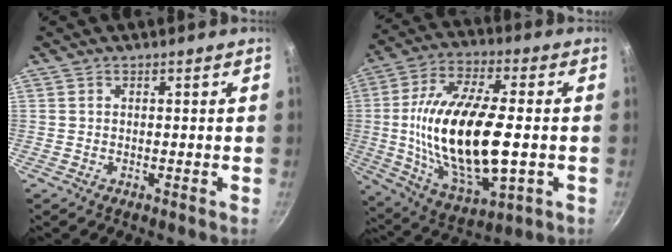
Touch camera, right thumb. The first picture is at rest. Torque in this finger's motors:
{"motor_torque": [1.53, 3.47, 2.65, -0.12, 0.57]}